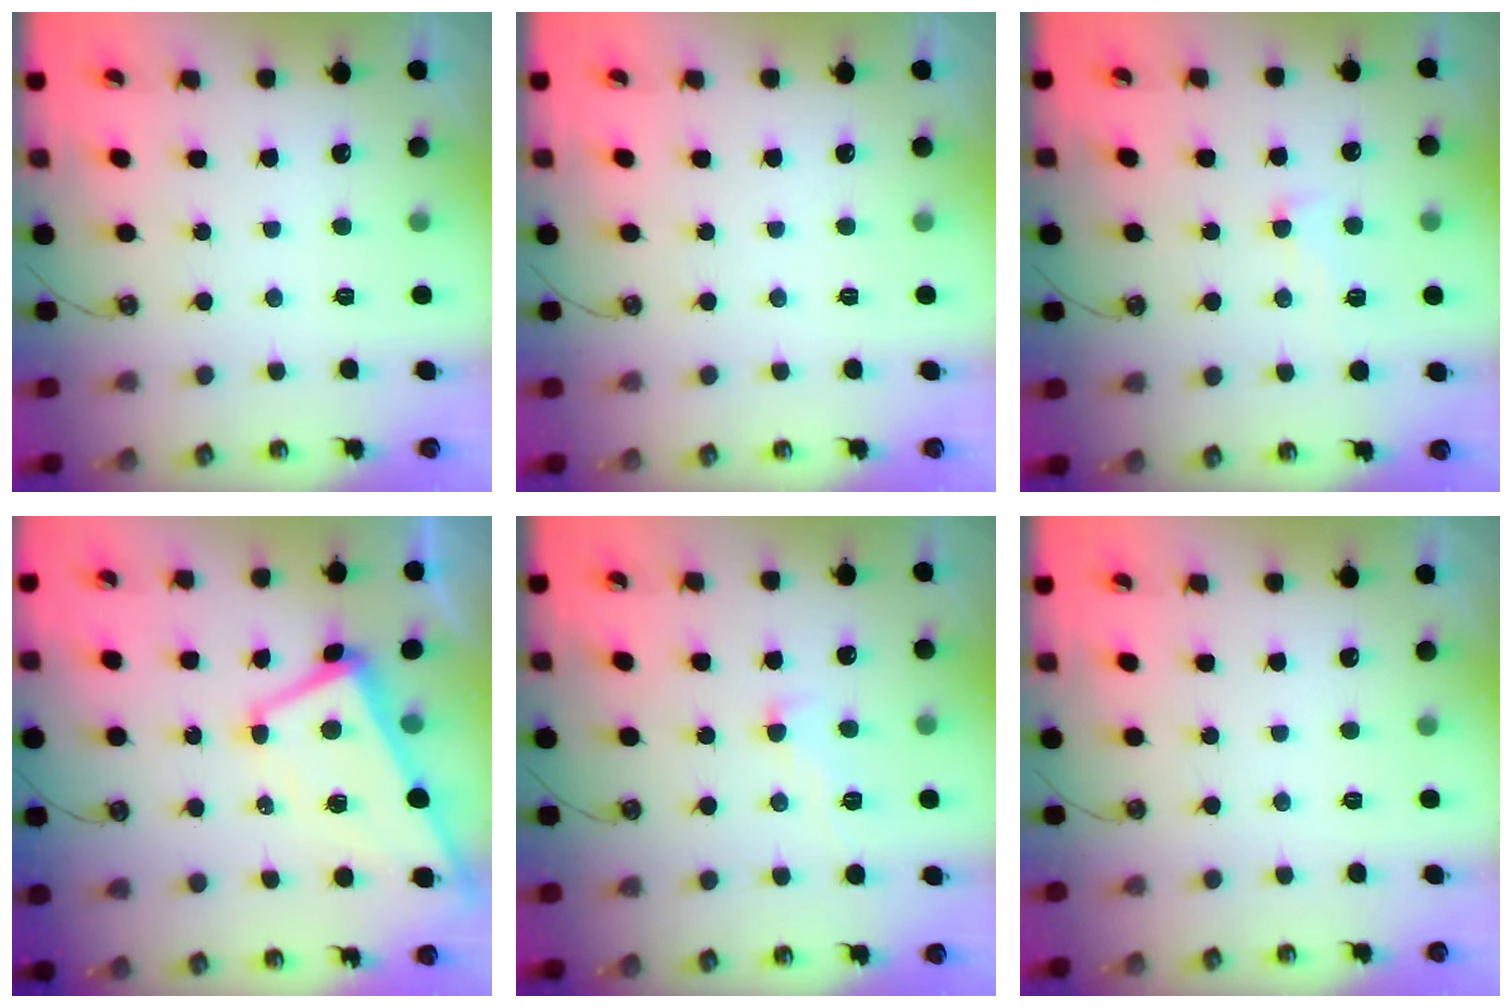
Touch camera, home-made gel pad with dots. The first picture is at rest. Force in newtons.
{"total": 0.0}
{"total": 1.8, "press": 1.4, "slide": 1.1}
{"total": 1.2, "press": 0.7, "slide": 1.0}
{"total": 1.0, "press": 0.7, "slide": 0.8}
{"total": 0.0}